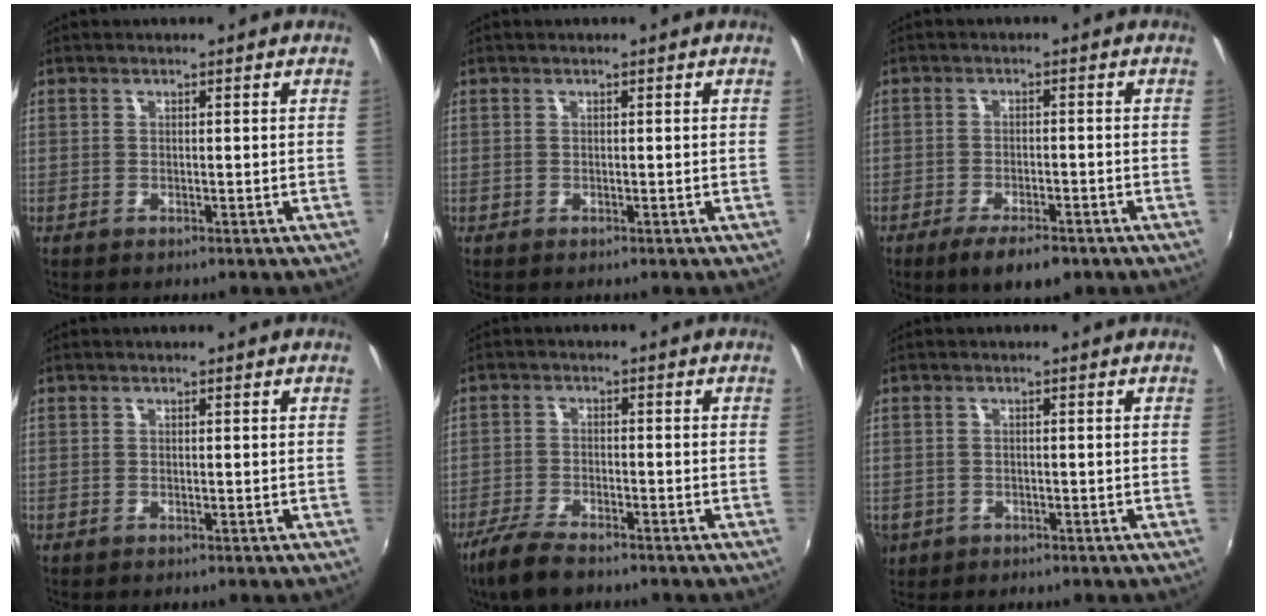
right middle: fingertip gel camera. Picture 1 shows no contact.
{"total": 0.0}
{"total": 7.1, "force": [-4.9, 2.2, 4.6], "torque": [-0.099, -0.017, -0.080]}
{"total": 0.0}
{"total": 7.4, "force": [-5.9, 1.8, 4.1], "torque": [-0.112, -0.022, -0.112]}
{"total": 4.8, "force": [-1.7, 4.1, 1.9], "torque": [-0.051, -0.006, -0.023]}